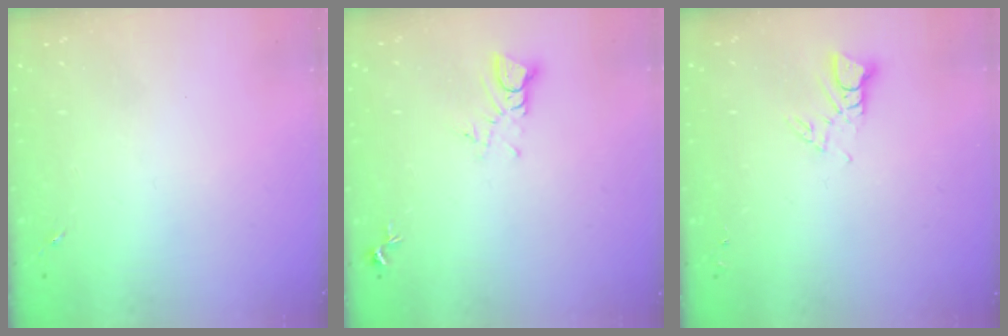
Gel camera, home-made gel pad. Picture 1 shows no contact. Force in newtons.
{"total": 4.2, "press": 4.2, "slide": 0.5}
{"total": 3.8, "press": 3.7, "slide": 0.3}